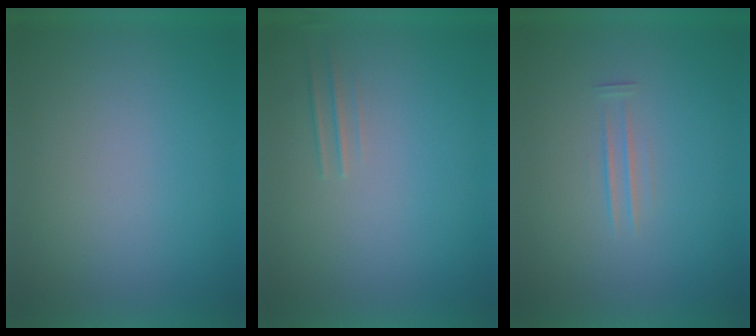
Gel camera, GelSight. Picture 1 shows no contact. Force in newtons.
{"total": 1.6}
{"total": 1.7}